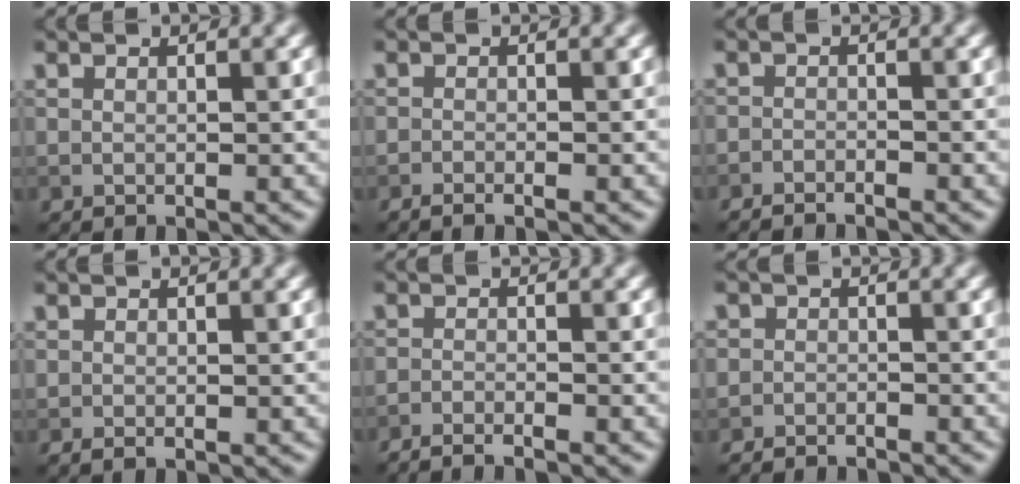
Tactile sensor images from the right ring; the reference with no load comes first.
{"total": 1.2, "force": [-0.8, 0.3, 0.8], "torque": [-0.014, -0.003, -0.016]}
{"total": 1.9, "force": [-1.8, 0.4, 0.6], "torque": [-0.006, 0.001, -0.031]}
{"total": 0.8, "force": [-0.3, 0.5, 0.5], "torque": [-0.007, -0.004, -0.004]}
{"total": 2.7, "force": [-2.3, 0.4, 1.4], "torque": [-0.025, 0.000, -0.045]}
{"total": 2.1, "force": [-1.8, 1.0, 0.1], "torque": [0.013, 0.001, -0.034]}